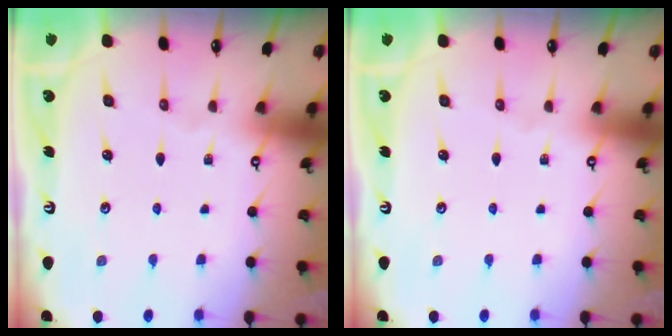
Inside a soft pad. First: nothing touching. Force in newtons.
{"total": 0.0}